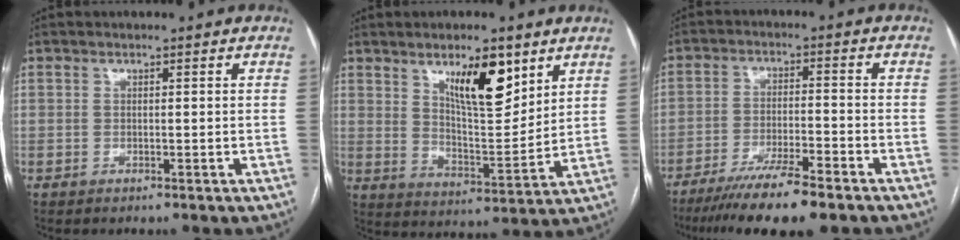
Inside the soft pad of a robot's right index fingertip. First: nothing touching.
{"total": 11.0, "force": [6.2, 3.1, 8.6], "torque": [-0.144, -0.006, 0.111]}
{"total": 11.3, "force": [-8.7, 0.9, 7.2], "torque": [-0.116, -0.026, -0.143]}